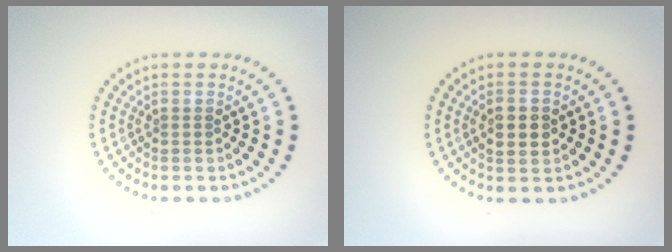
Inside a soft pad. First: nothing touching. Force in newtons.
{"total": 2.1, "press": 2.0, "slide": 0.2}